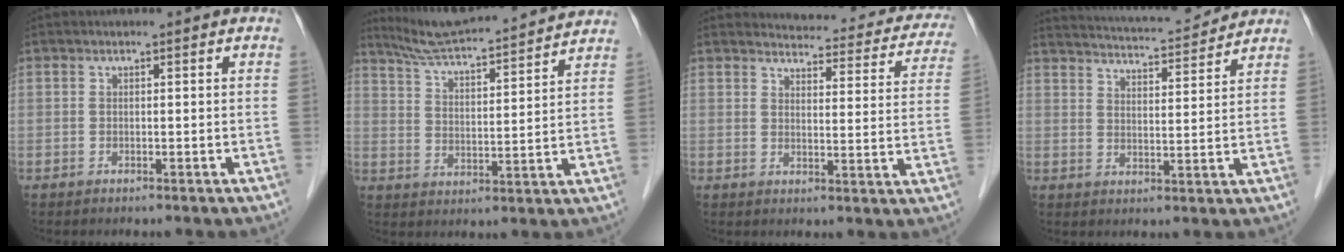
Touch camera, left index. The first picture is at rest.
{"total": 17.4, "force": [16.3, 0.5, 6.2], "torque": [-0.111, 0.014, 0.241]}
{"total": 17.8, "force": [16.8, 4.2, 4.3], "torque": [-0.025, -0.043, 0.169]}
{"total": 13.0, "force": [12.4, 0.9, 3.8], "torque": [-0.073, 0.012, 0.179]}